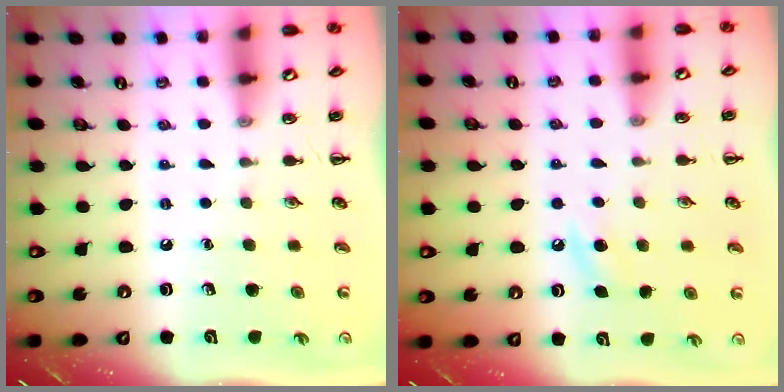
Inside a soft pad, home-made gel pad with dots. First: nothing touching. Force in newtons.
{"total": 5.5, "press": 5.3, "slide": 1.7}